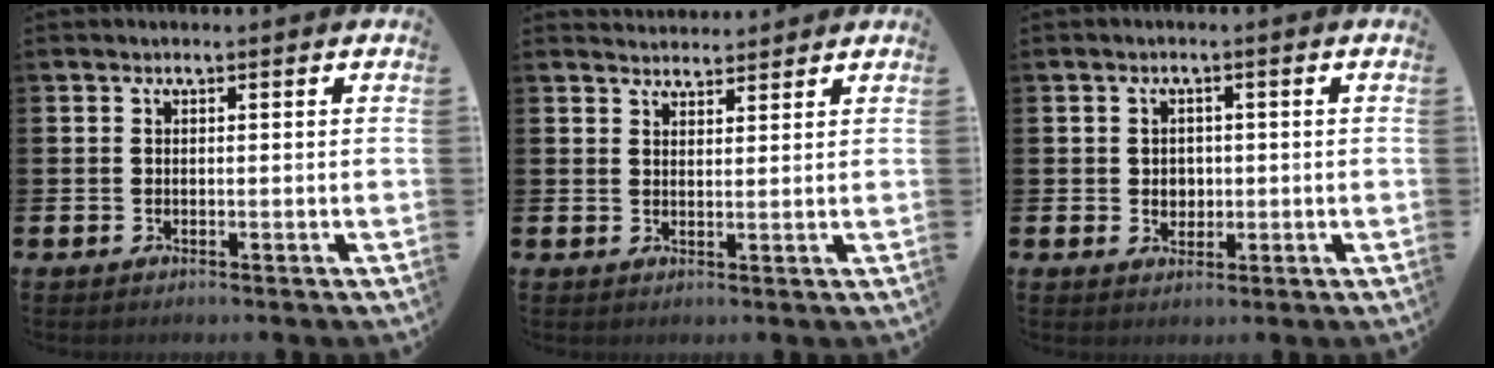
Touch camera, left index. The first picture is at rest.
{"total": 2.4, "force": [2.3, 0.6, -0.2], "torque": [0.010, -0.014, 0.040]}
{"total": 2.2, "force": [0.3, 2.0, 0.8], "torque": [0.002, 0.000, -0.002]}